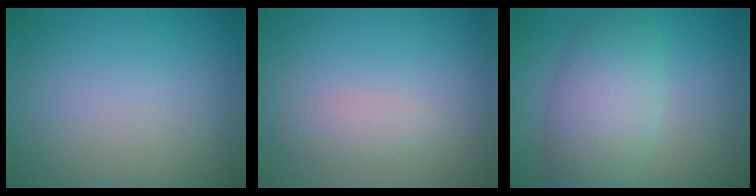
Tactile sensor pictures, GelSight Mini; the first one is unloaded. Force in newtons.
{"total": 1.4, "press": 1.4, "slide": 0.1}
{"total": 5.9, "press": 5.9, "slide": 0.2}